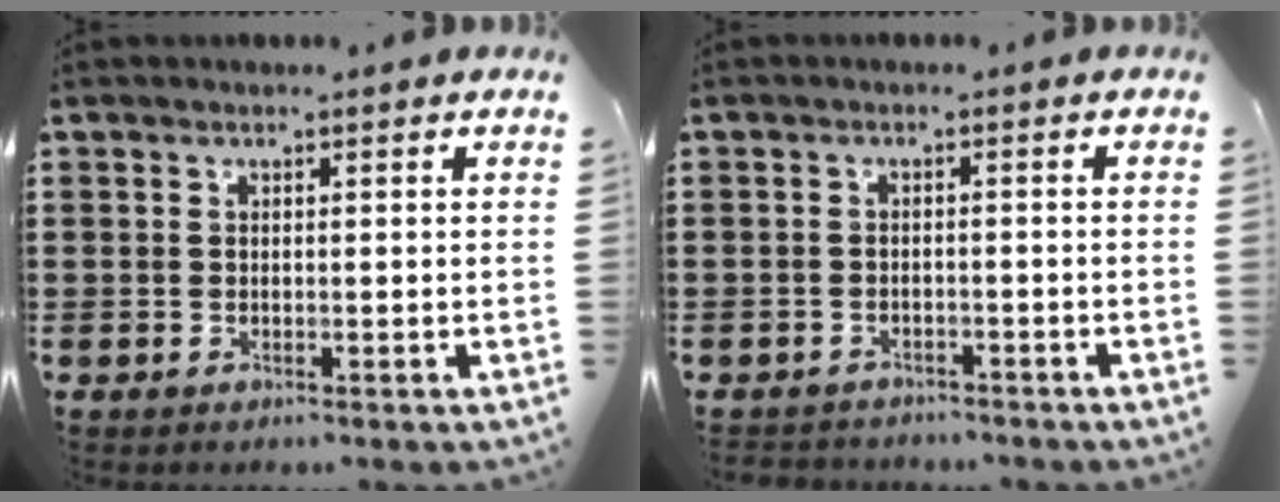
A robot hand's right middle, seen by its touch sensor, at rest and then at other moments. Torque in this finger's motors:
{"motor_torque": [2.14, 0.00, 0.03, 0.02]}